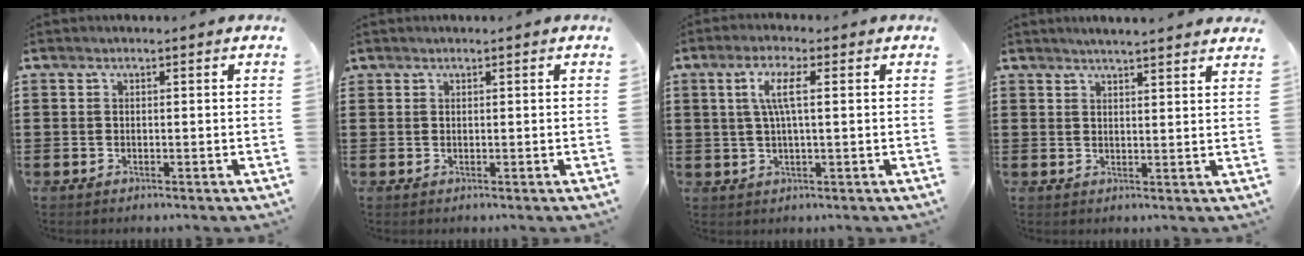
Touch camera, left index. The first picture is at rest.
{"total": 0.5, "force": [0.4, 0.3, 0.0], "torque": [-0.003, 0.002, 0.008]}
{"total": 4.9, "force": [1.0, 0.9, 4.7], "torque": [-0.100, 0.002, 0.012]}
{"total": 2.5, "force": [2.5, -0.5, 0.4], "torque": [-0.016, -0.005, 0.045]}